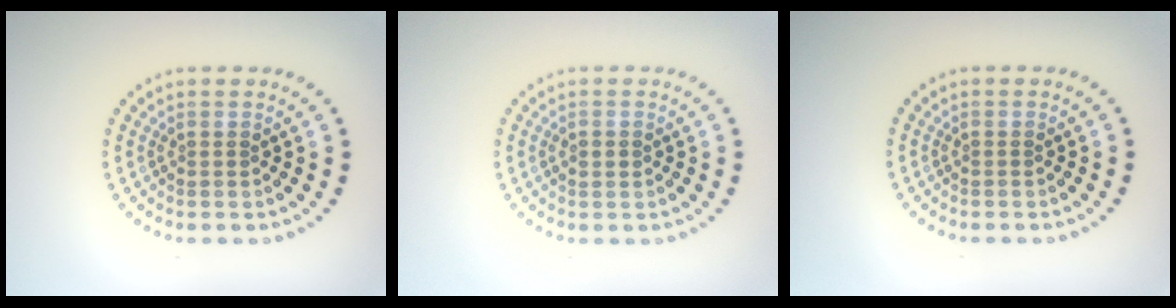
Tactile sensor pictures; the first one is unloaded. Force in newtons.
{"total": 1.1, "press": 1.1, "slide": 0.2}
{"total": 0.0}